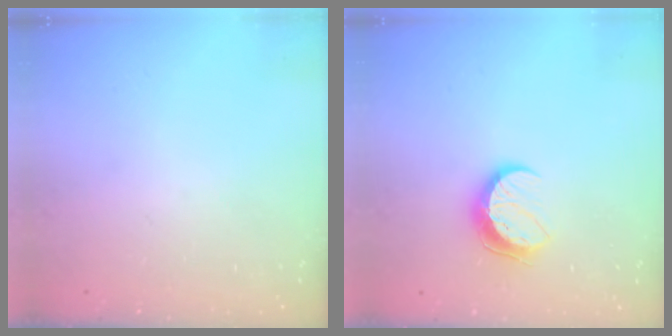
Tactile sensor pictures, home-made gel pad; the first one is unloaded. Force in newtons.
{"total": 10.4, "press": 10.3, "slide": 0.8}